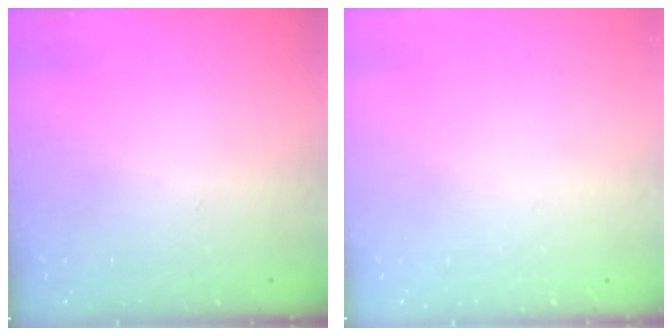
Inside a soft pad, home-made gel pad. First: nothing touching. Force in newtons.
{"total": 0.0}